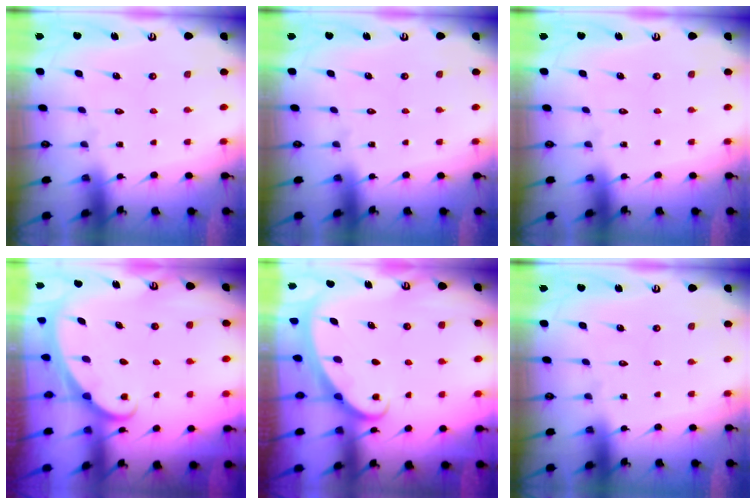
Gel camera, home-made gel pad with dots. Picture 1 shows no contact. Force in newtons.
{"total": 0.0}
{"total": 0.0}
{"total": 1.7, "press": 1.7, "slide": 0.1}
{"total": 2.2, "press": 2.2, "slide": 0.4}
{"total": 0.0}